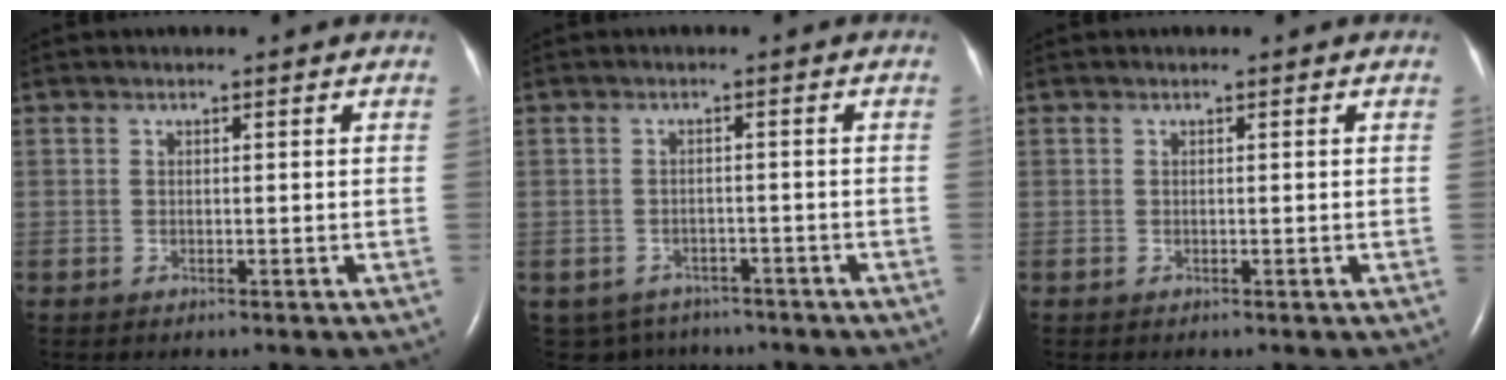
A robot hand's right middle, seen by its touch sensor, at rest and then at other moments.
{"total": 6.4, "force": [-5.2, 3.6, 0.4], "torque": [-0.009, 0.005, -0.065]}
{"total": 0.0}